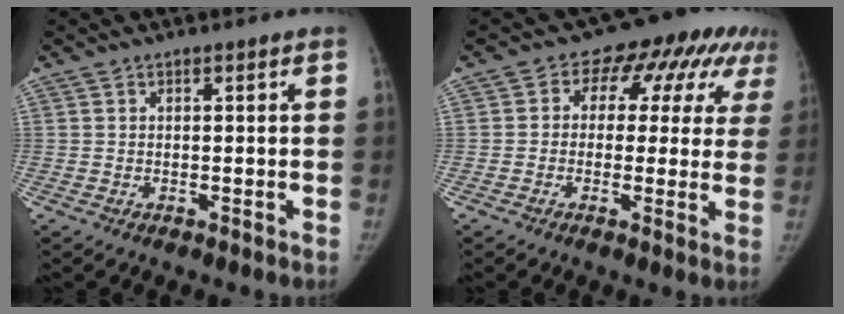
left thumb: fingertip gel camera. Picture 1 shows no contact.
{"total": 14.2, "force": [4.6, 9.5, 9.5], "torque": [-0.066, 0.031, 0.049]}